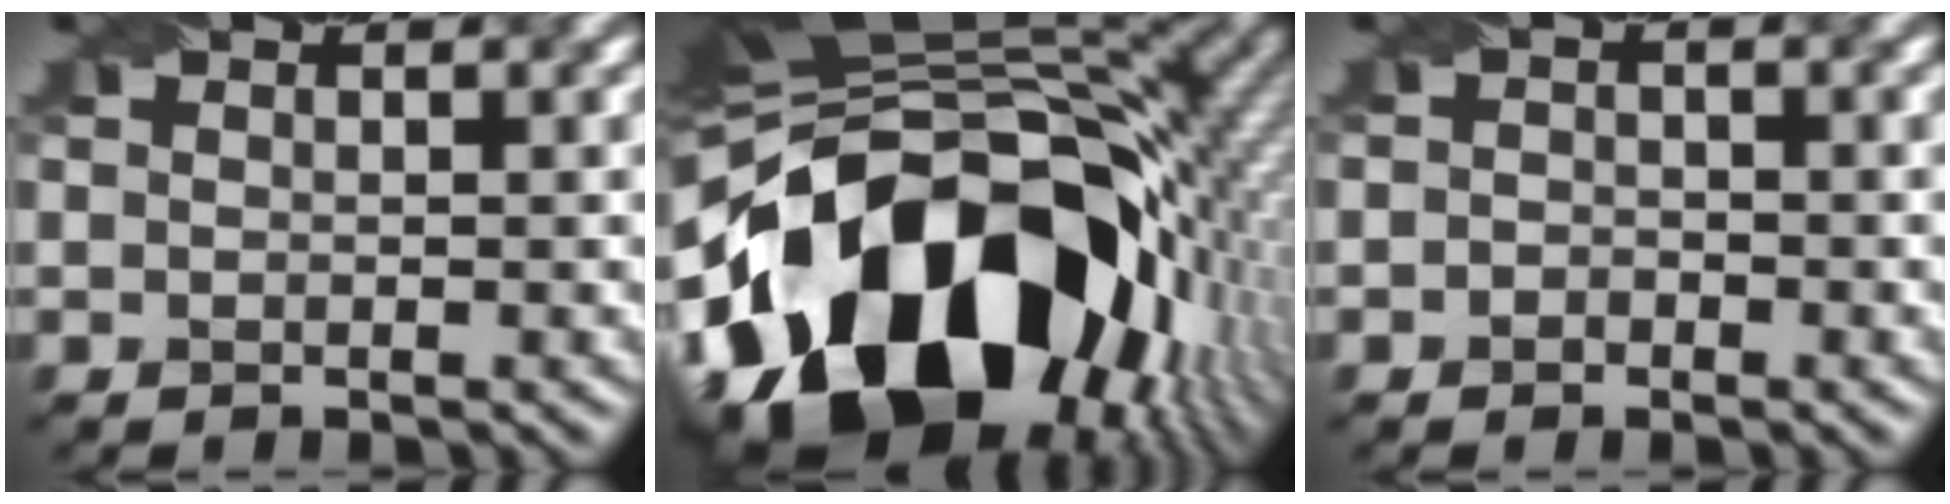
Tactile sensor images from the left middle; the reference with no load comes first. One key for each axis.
{"total": 20.9, "fx": -5.4, "fy": 13.8, "fz": 14.8, "tx": -0.272, "ty": -0.027, "tz": -0.086}
{"total": 1.0, "fx": -0.5, "fy": 0.8, "fz": 0.3, "tx": -0.008, "ty": -0.004, "tz": -0.011}